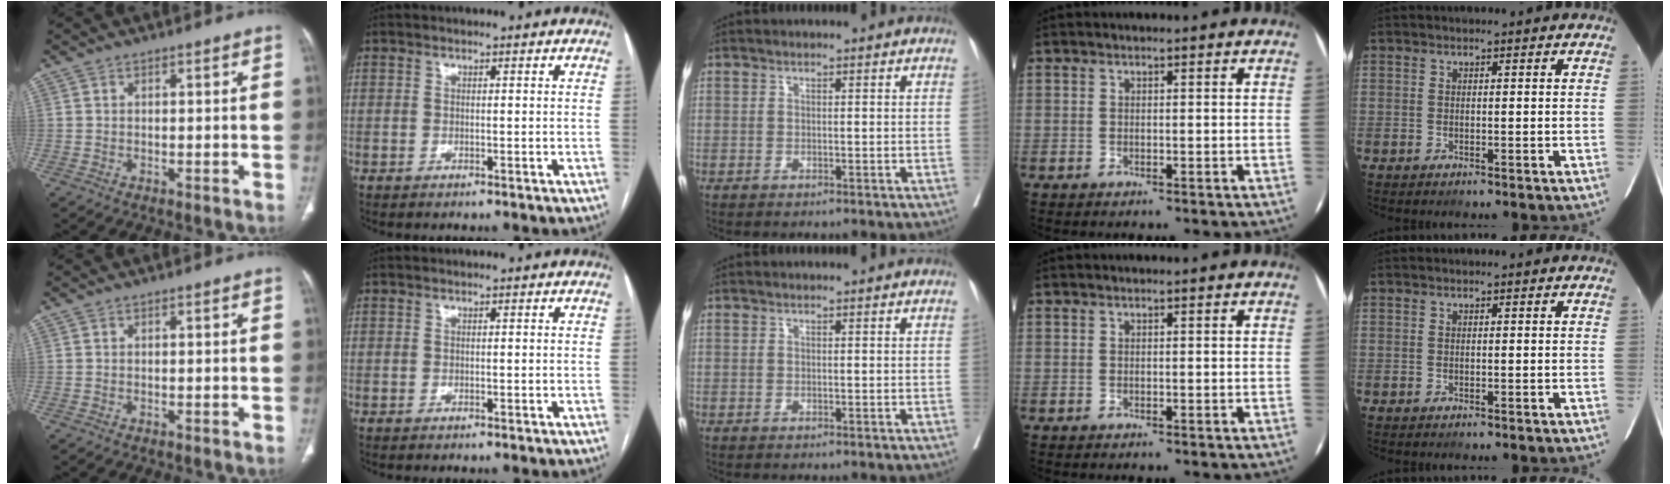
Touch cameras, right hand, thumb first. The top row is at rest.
{}